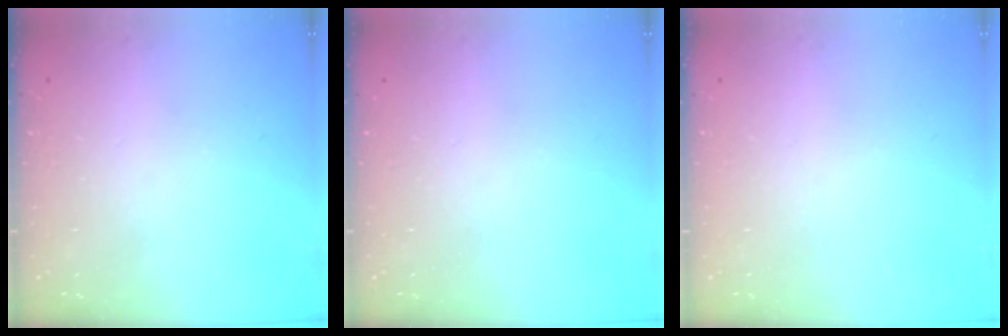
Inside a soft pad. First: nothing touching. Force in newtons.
{"total": 0.0}
{"total": 0.0}